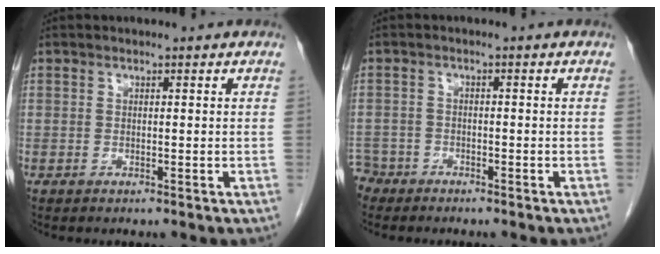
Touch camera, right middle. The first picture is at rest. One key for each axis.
{"total": 3.5, "fx": -3.0, "fy": 1.6, "fz": -0.5, "tx": 0.004, "ty": 0.000, "tz": -0.062}